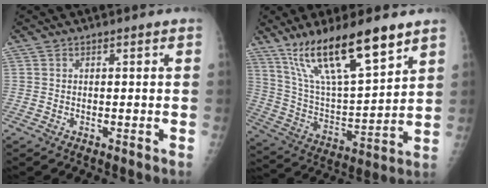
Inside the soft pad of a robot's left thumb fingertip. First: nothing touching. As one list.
[{"total": 19.7, "force": [13.1, 4.7, 13.9], "torque": [-0.229, -0.050, 0.250]}]